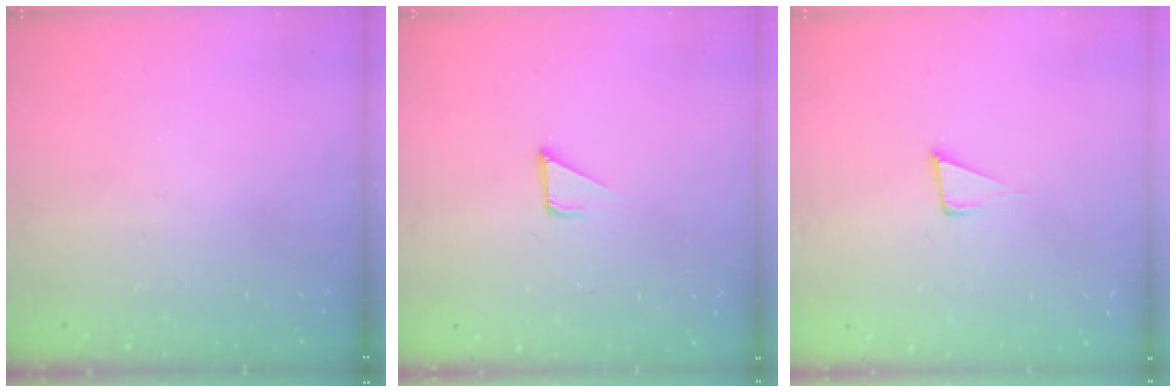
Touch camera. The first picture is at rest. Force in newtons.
{"total": 2.1, "press": 2.1, "slide": 0.1}
{"total": 4.9, "press": 3.9, "slide": 3.0}